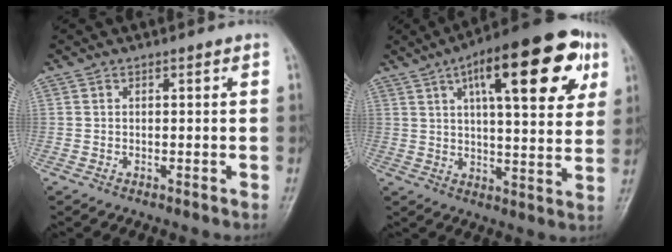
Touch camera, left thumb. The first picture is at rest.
{"total": 22.9, "force": [9.6, 7.8, 19.2], "torque": [-0.247, 0.001, 0.132]}